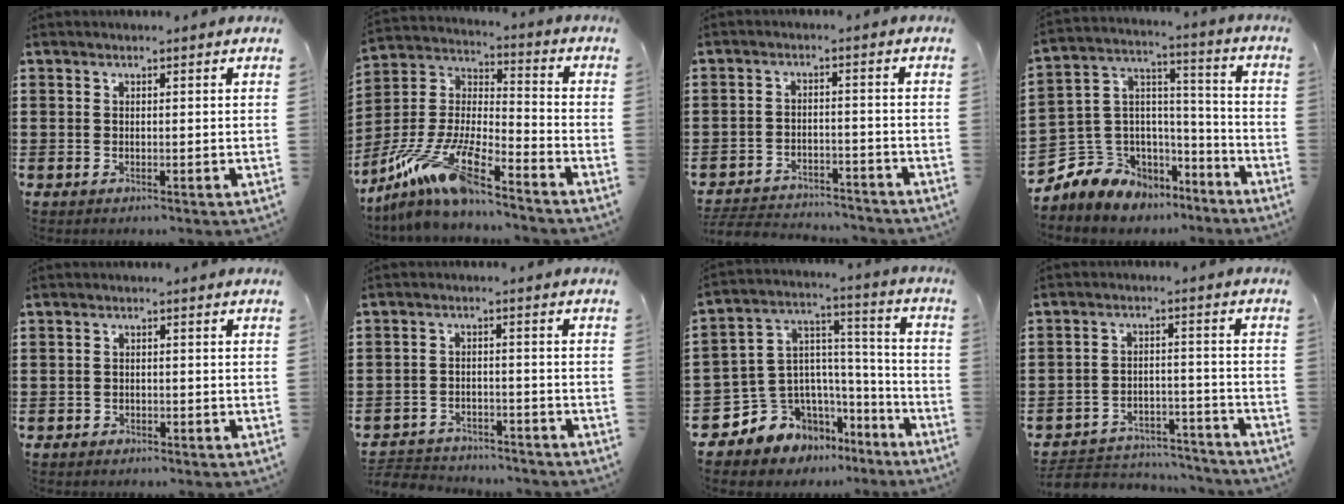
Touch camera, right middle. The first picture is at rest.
{"total": 13.1, "force": [-10.1, 1.4, 8.3], "torque": [-0.182, 0.005, -0.200]}
{"total": 3.7, "force": [-3.7, 0.5, 0.4], "torque": [-0.016, 0.003, -0.081]}
{"total": 7.3, "force": [-5.1, 5.1, -0.8], "torque": [-0.024, -0.015, -0.097]}
{"total": 0.9, "force": [-0.7, 0.5, 0.0], "torque": [-0.003, 0.002, -0.018]}
{"total": 3.1, "force": [-3.1, 0.7, 0.0], "torque": [-0.007, 0.003, -0.068]}
{"total": 7.5, "force": [-5.0, 5.6, -0.6], "torque": [-0.028, -0.016, -0.093]}
{"total": 4.9, "force": [-4.7, 1.0, 0.6], "torque": [-0.017, 0.008, -0.099]}